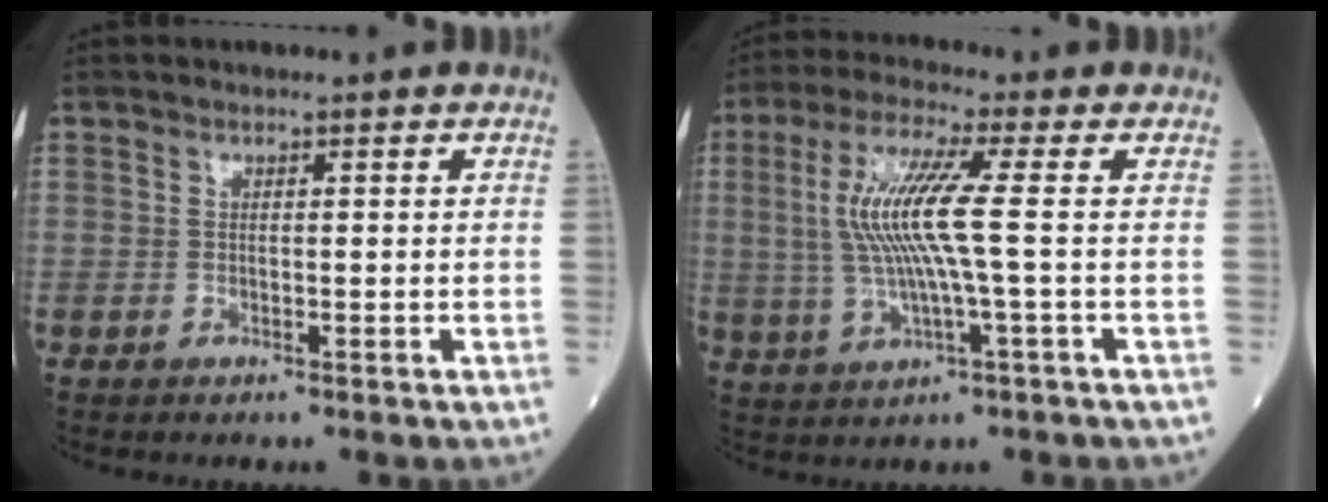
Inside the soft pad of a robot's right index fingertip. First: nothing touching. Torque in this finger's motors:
{"motor_torque": [0.51, -0.01, 0.30, 0.21]}